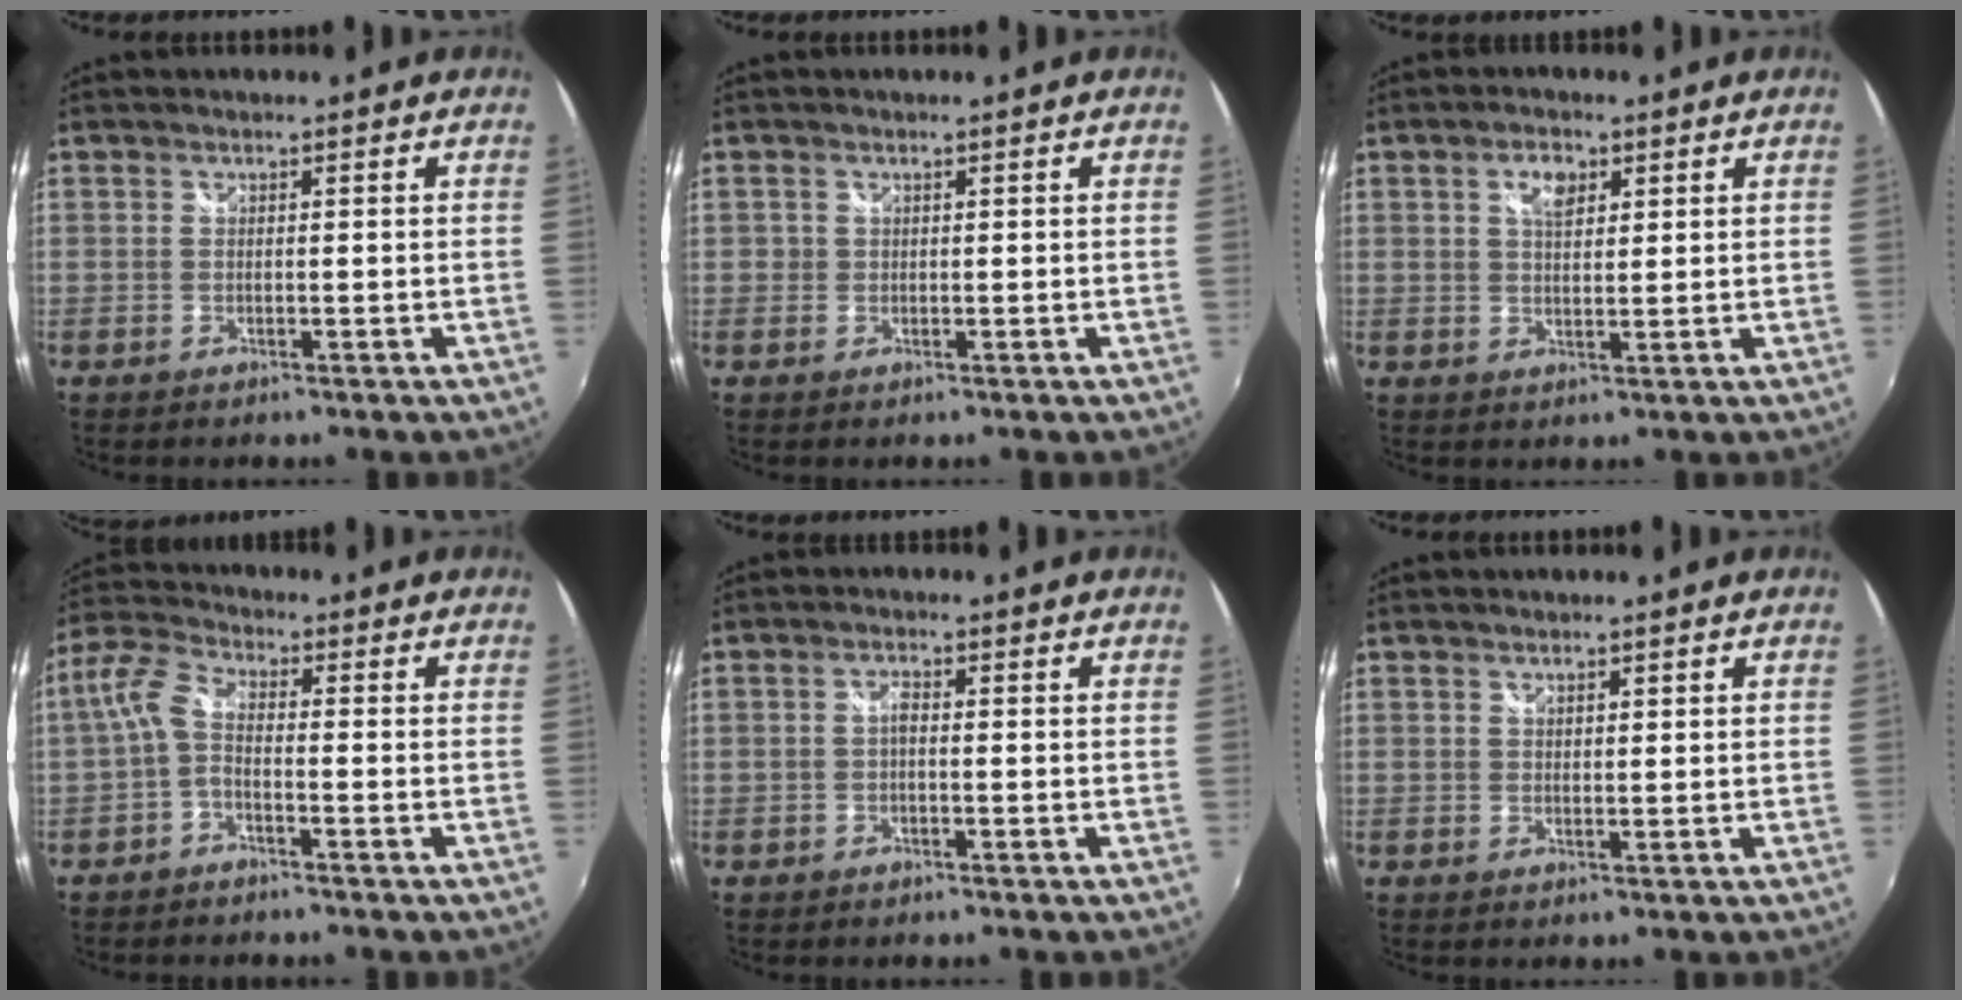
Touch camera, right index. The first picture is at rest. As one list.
[{"total": 1.1, "force": [-0.3, 1.0, 0.2], "torque": [-0.003, -0.001, -0.007]}, {"total": 4.1, "force": [1.8, 2.2, 2.9], "torque": [-0.049, 0.008, 0.031]}, {"total": 4.9, "force": [-1.7, 2.1, 4.1], "torque": [-0.104, 0.015, -0.038]}, {"total": 1.6, "force": [-0.3, 0.7, 1.4], "torque": [-0.027, 0.006, -0.008]}, {"total": 0.8, "force": [0.6, 0.4, 0.3], "torque": [-0.003, 0.001, 0.010]}]